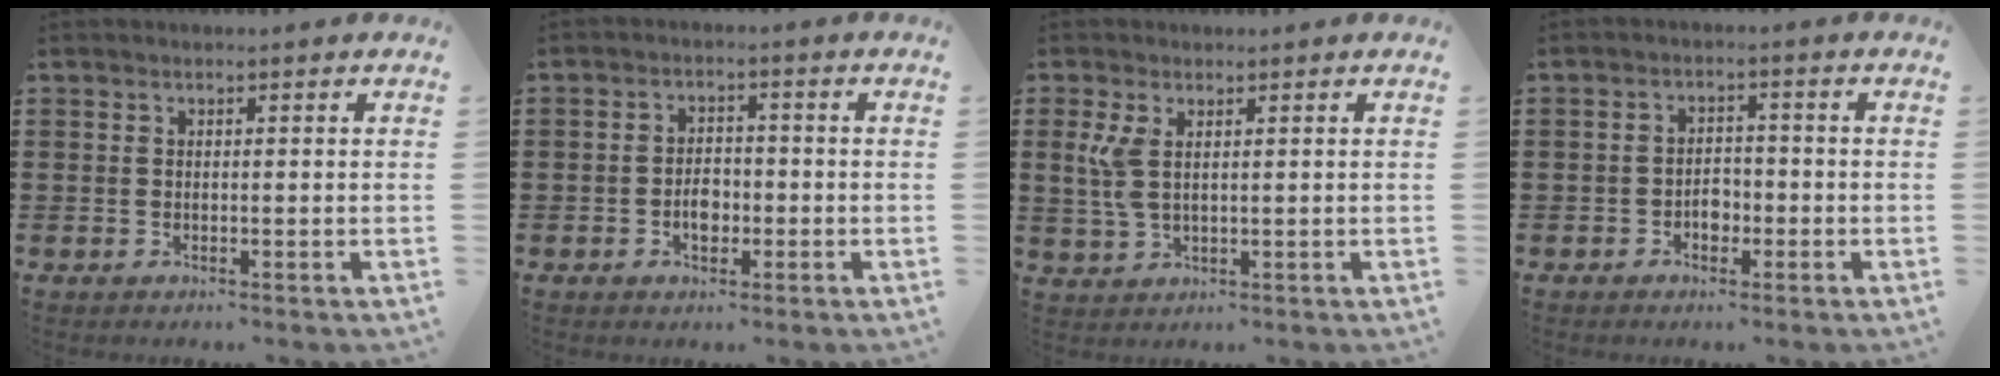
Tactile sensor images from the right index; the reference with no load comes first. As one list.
[{"total": 3.6, "force": [-1.1, 2.3, 2.5], "torque": [-0.032, -0.003, -0.023]}, {"total": 4.2, "force": [1.3, 1.9, 3.5], "torque": [-0.089, 0.001, 0.019]}, {"total": 2.6, "force": [-1.1, 1.8, 1.5], "torque": [-0.032, 0.004, -0.024]}]